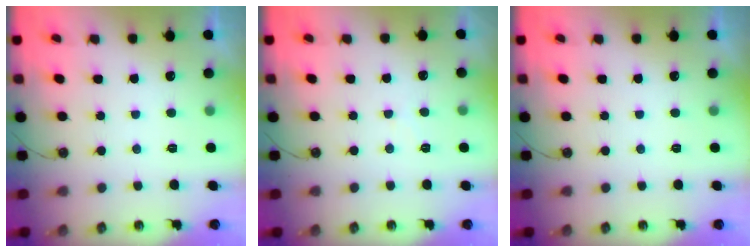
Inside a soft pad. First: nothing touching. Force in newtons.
{"total": 3.6, "press": 3.5, "slide": 0.6}
{"total": 0.0}